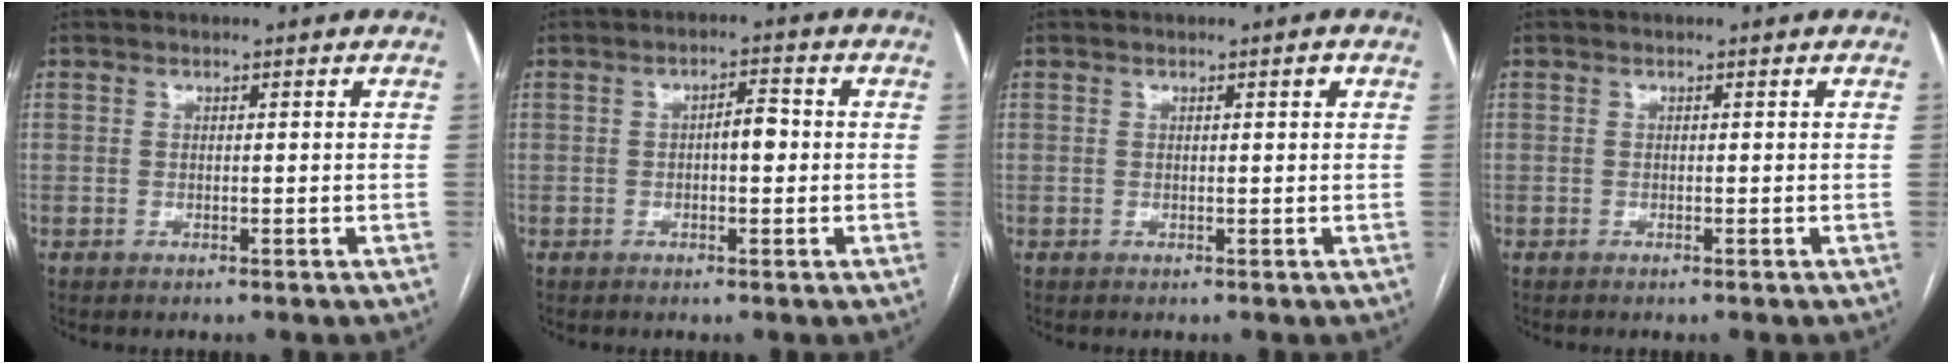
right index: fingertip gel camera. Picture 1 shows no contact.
{"total": 3.1, "force": [-0.2, 1.1, 2.9], "torque": [-0.042, 0.009, -0.004]}
{"total": 0.8, "force": [0.3, 0.1, 0.7], "torque": [-0.012, 0.002, 0.004]}
{"total": 0.0}